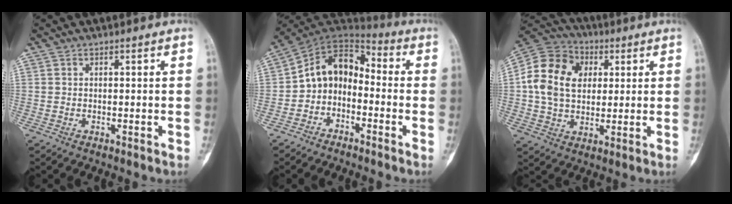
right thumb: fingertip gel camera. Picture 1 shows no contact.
{"total": 10.7, "force": [-2.4, 8.1, 6.6], "torque": [-0.086, 0.068, -0.058]}
{"total": 16.7, "force": [2.8, 12.6, 10.6], "torque": [-0.182, 0.014, 0.046]}